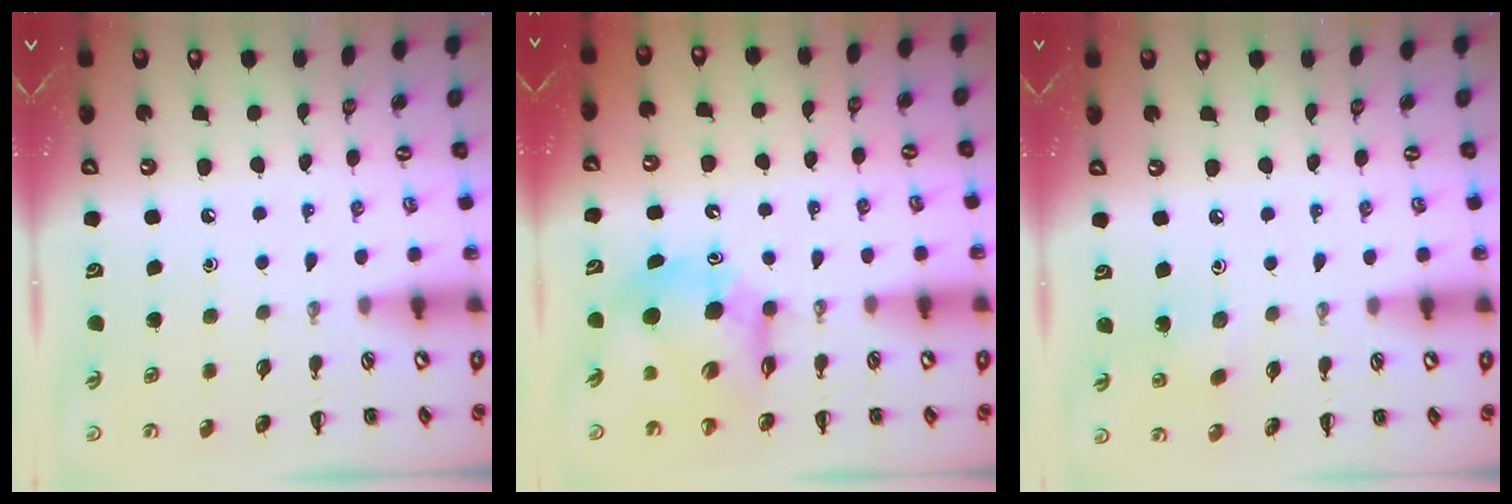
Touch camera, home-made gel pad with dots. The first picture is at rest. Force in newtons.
{"total": 10.2, "press": 9.8, "slide": 2.9}
{"total": 2.7, "press": 2.6, "slide": 0.8}